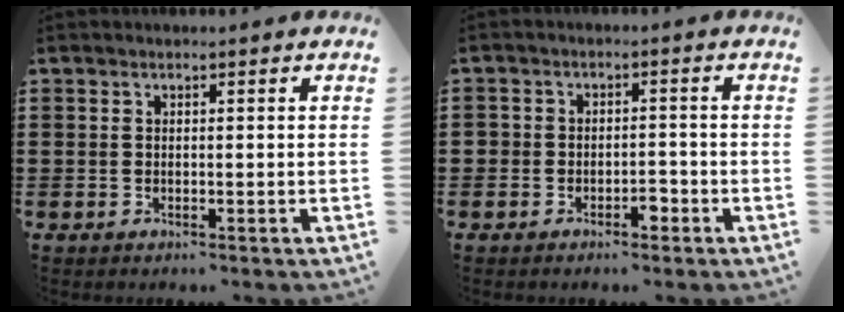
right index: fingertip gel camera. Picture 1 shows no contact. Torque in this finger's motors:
{"motor_torque": [0.50, 0.44, 0.03, 0.01]}